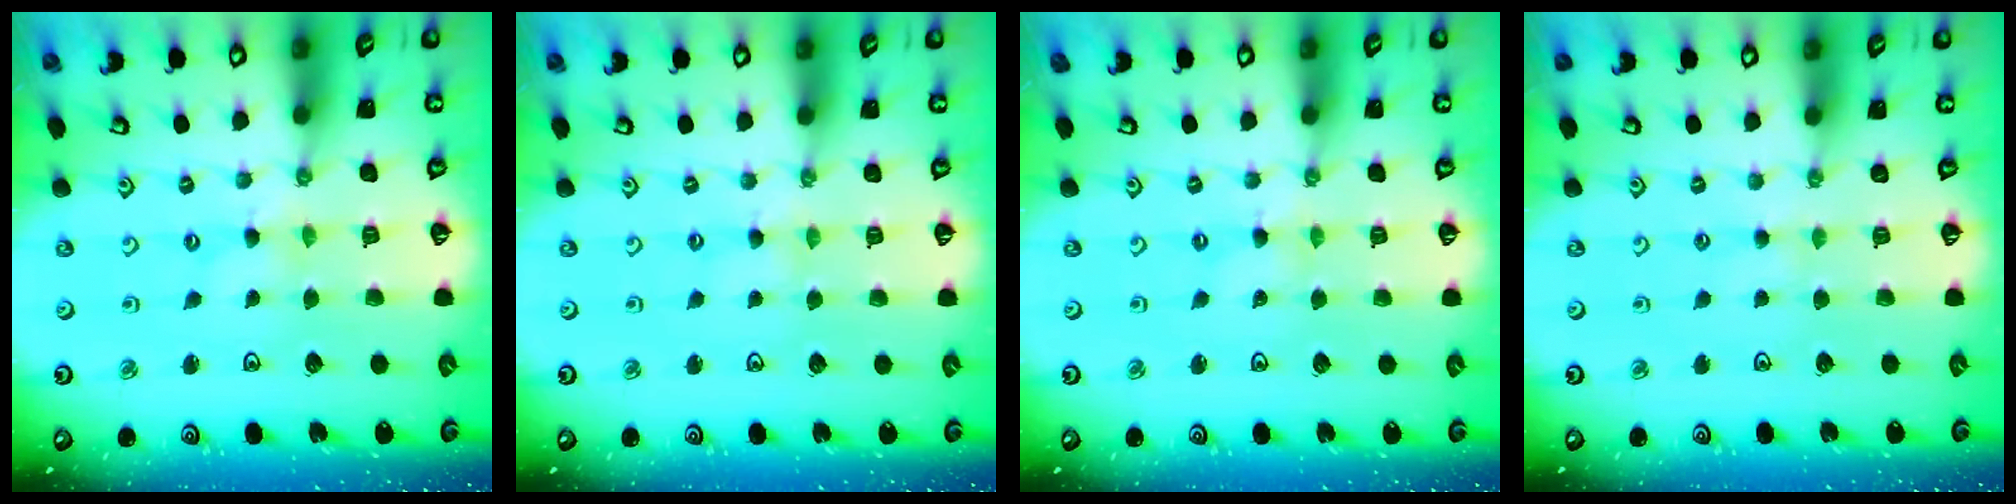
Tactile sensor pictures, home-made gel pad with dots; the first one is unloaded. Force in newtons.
{"total": 0.7, "press": 0.7, "slide": 0.1}
{"total": 0.0}
{"total": 1.9, "press": 1.9, "slide": 0.4}